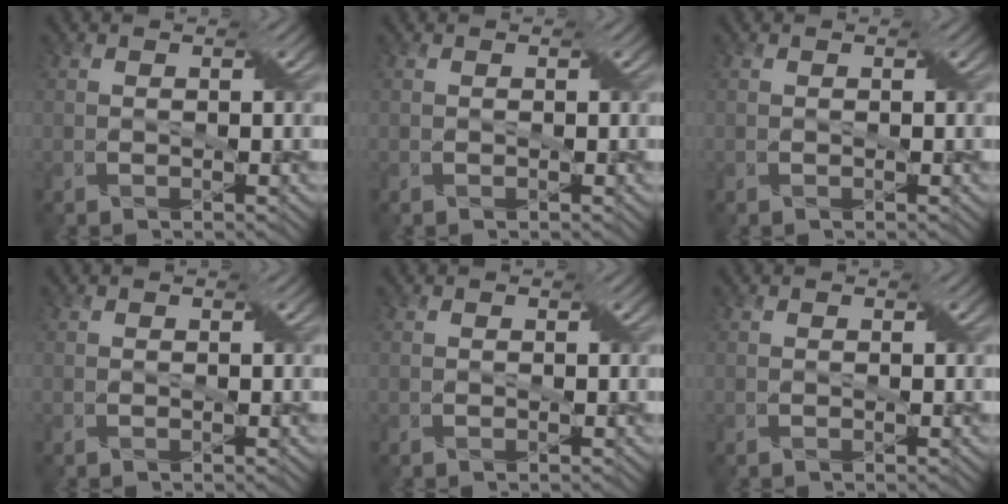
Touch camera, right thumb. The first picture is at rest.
{"total": 0.0}
{"total": 0.0}
{"total": 0.0}
{"total": 0.0}
{"total": 0.0}